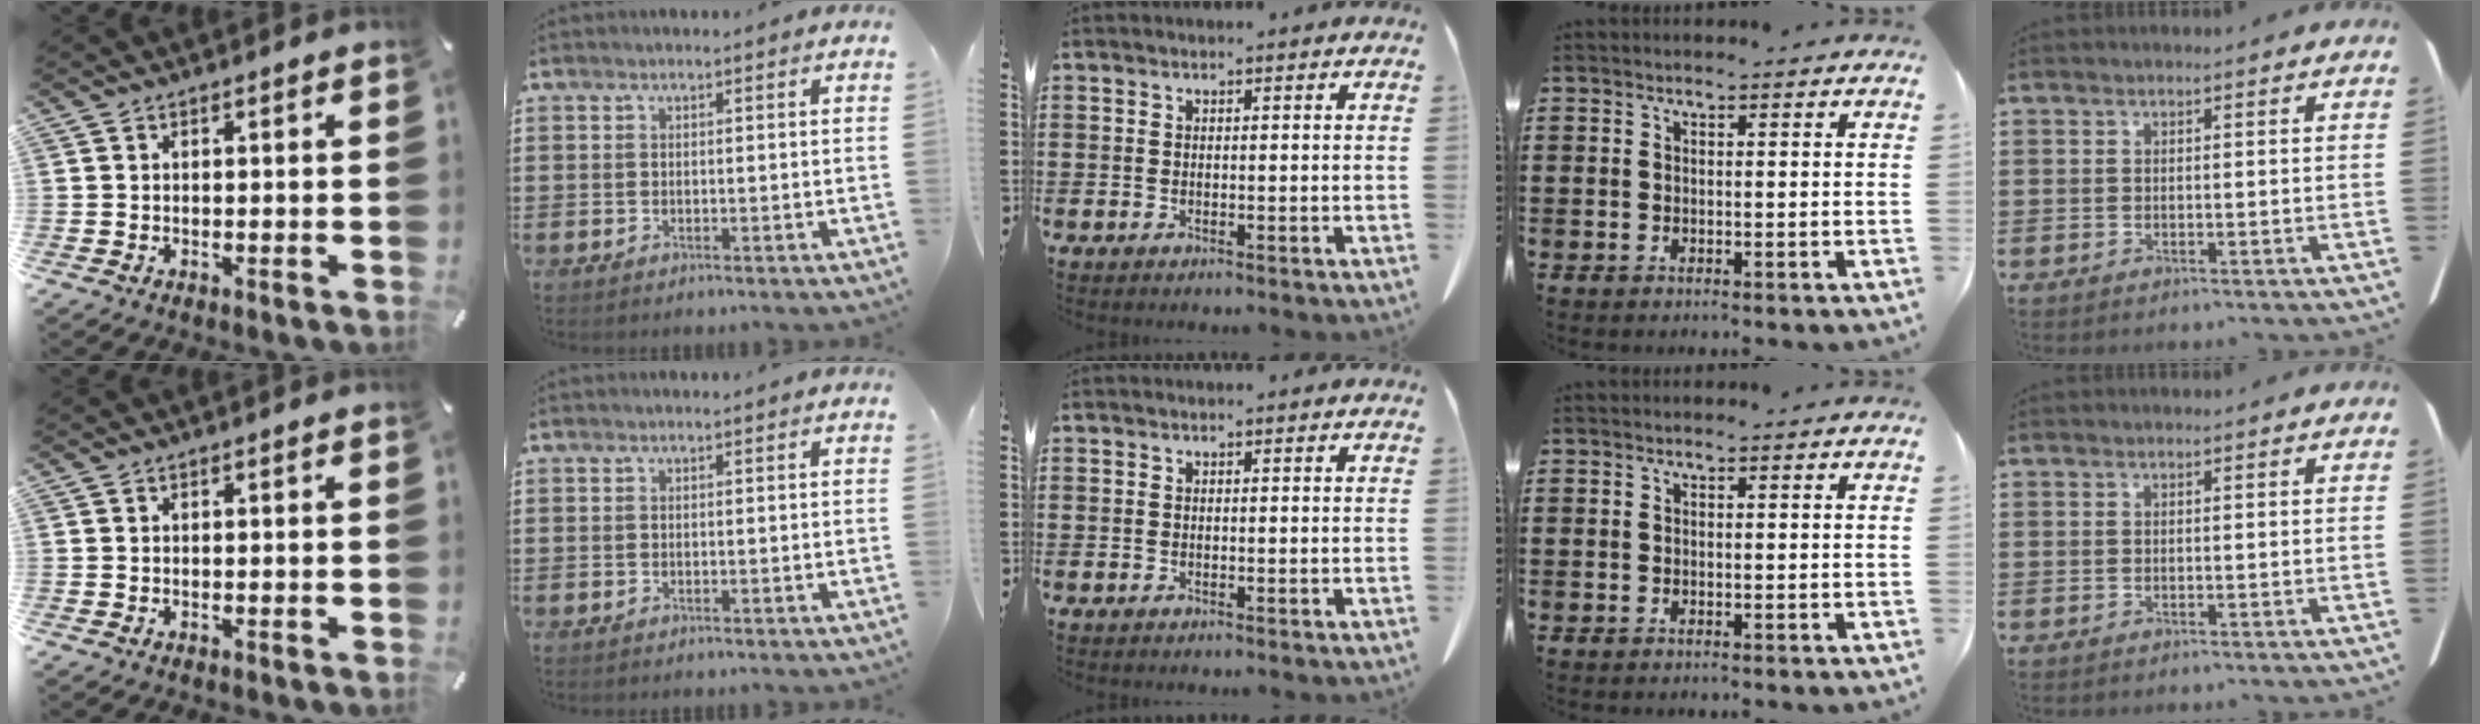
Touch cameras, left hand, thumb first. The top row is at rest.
{}